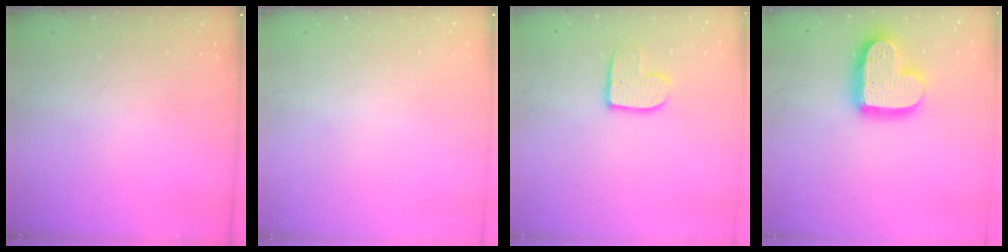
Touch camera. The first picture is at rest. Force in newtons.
{"total": 0.0}
{"total": 9.5, "press": 9.5, "slide": 0.3}
{"total": 17.0, "press": 17.0, "slide": 1.3}